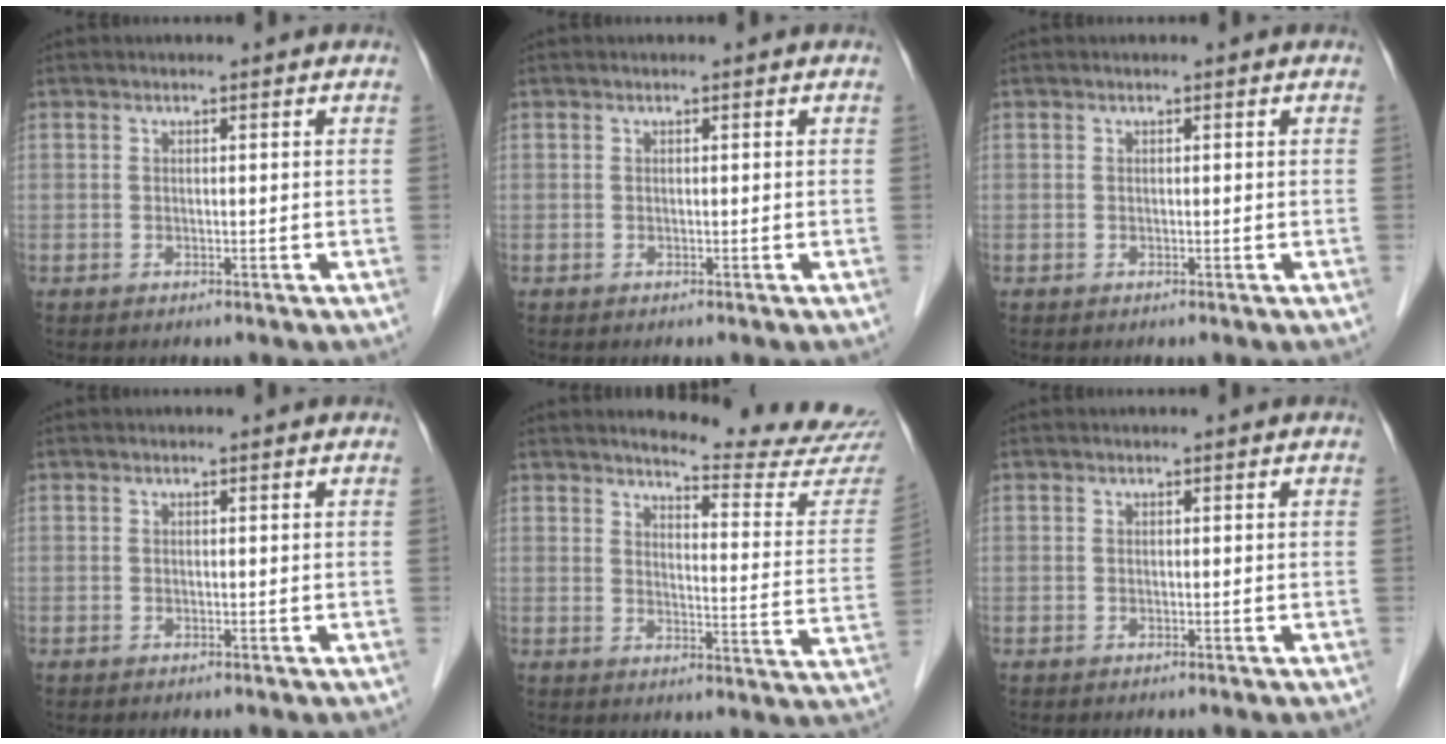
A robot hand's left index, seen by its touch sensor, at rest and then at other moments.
{"total": 0.0}
{"total": 0.0}
{"total": 0.0}
{"total": 15.0, "force": [14.7, -0.8, 3.2], "torque": [-0.038, -0.111, 0.158]}
{"total": 0.0}